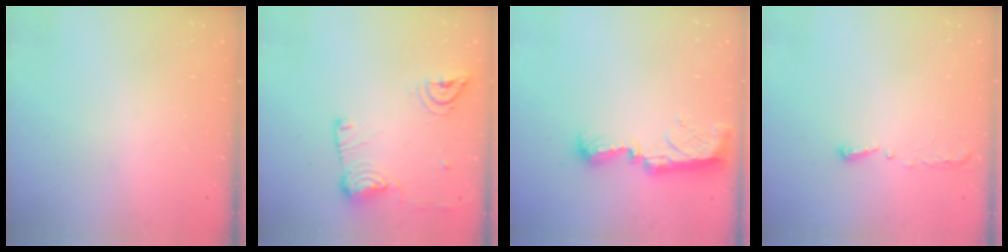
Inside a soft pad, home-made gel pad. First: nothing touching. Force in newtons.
{"total": 12.8, "press": 12.7, "slide": 1.6}
{"total": 9.4, "press": 9.4, "slide": 0.4}
{"total": 4.1, "press": 4.0, "slide": 0.6}